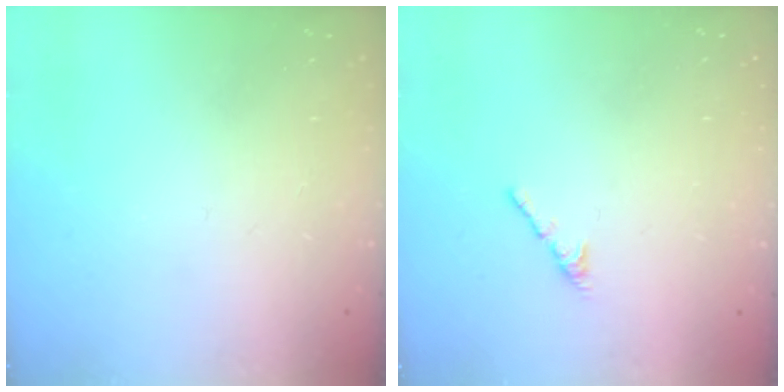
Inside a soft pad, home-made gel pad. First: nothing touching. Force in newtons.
{"total": 2.7, "press": 2.6, "slide": 0.8}